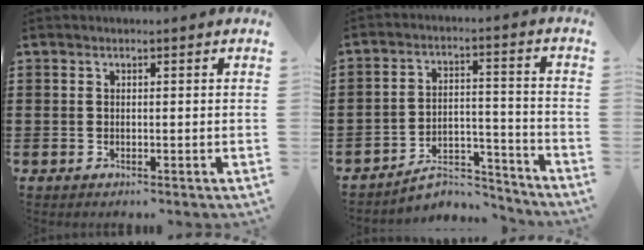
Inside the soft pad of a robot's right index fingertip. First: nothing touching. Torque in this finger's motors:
{"motor_torque": [-2.14, 0.00, -1.00, -0.21]}